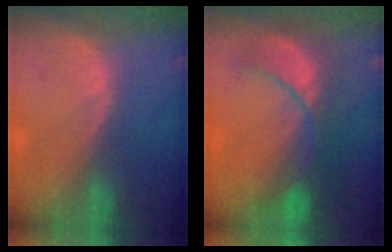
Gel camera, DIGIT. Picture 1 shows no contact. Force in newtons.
{"total": 8.4, "press": 8.3, "slide": 1.3}